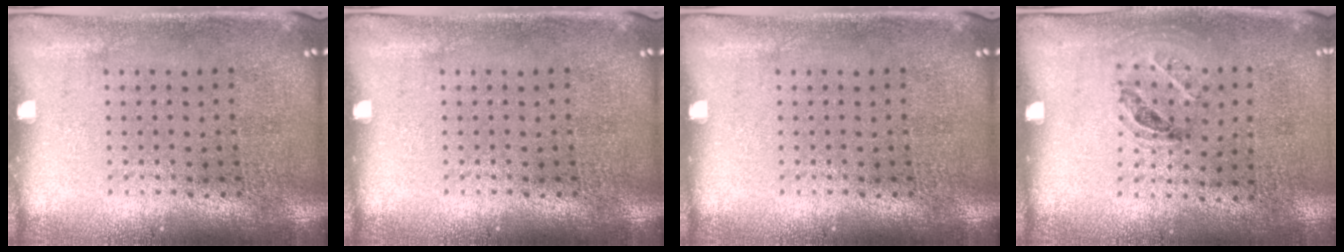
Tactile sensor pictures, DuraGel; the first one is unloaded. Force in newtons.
{"total": 0.0}
{"total": 0.0}
{"total": 1.1, "press": 0.7, "slide": 0.9}